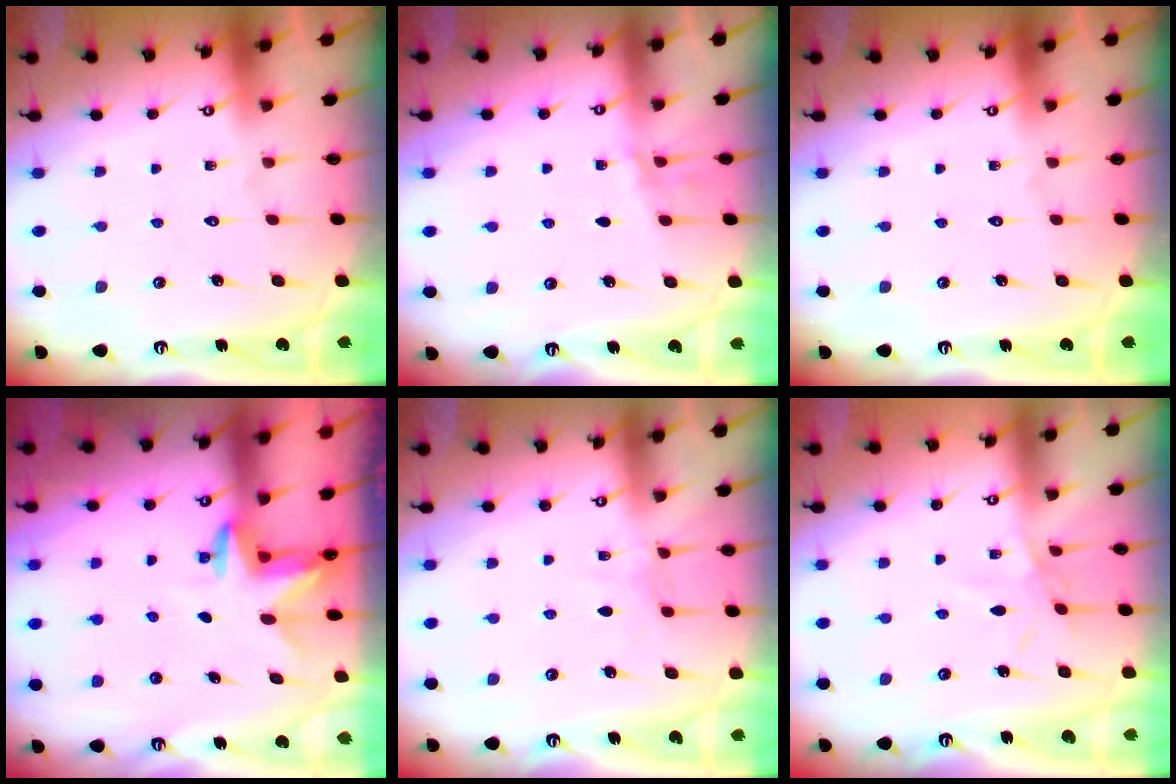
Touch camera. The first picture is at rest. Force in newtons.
{"total": 2.4, "press": 2.3, "slide": 0.3}
{"total": 0.0}
{"total": 3.3, "press": 3.3, "slide": 0.3}
{"total": 3.6, "press": 3.6, "slide": 0.4}
{"total": 3.6, "press": 3.5, "slide": 0.5}